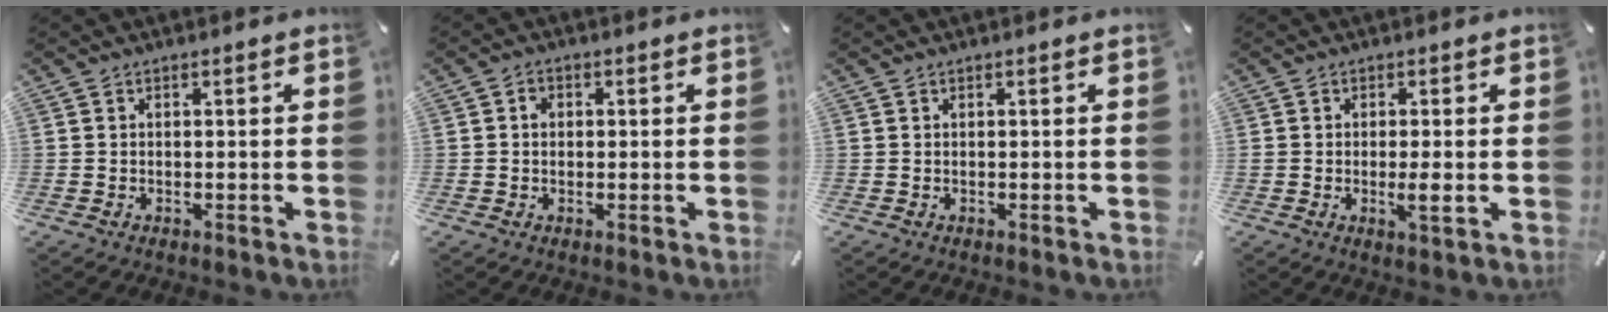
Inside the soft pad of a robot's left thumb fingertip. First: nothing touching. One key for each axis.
{"total": 1.8, "fx": 0.0, "fy": 1.5, "fz": 0.9, "tx": -0.019, "ty": 0.007, "tz": -0.002}
{"total": 0.0}
{"total": 3.1, "fx": -0.5, "fy": 0.7, "fz": 3.0, "tx": -0.051, "ty": -0.003, "tz": -0.008}